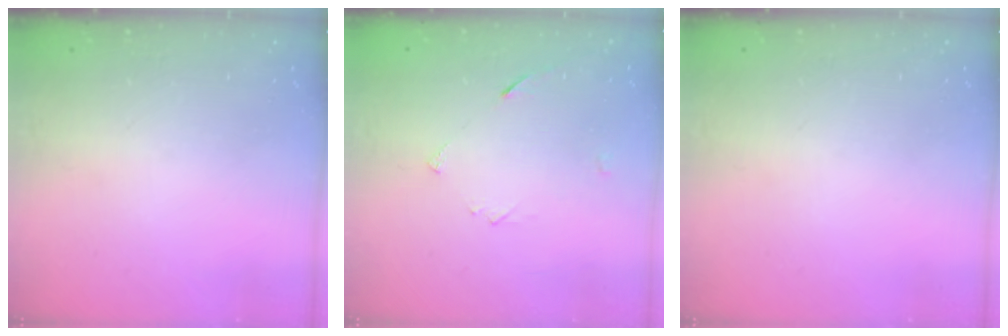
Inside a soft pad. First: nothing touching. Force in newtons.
{"total": 3.5, "press": 3.5, "slide": 0.3}
{"total": 0.0}